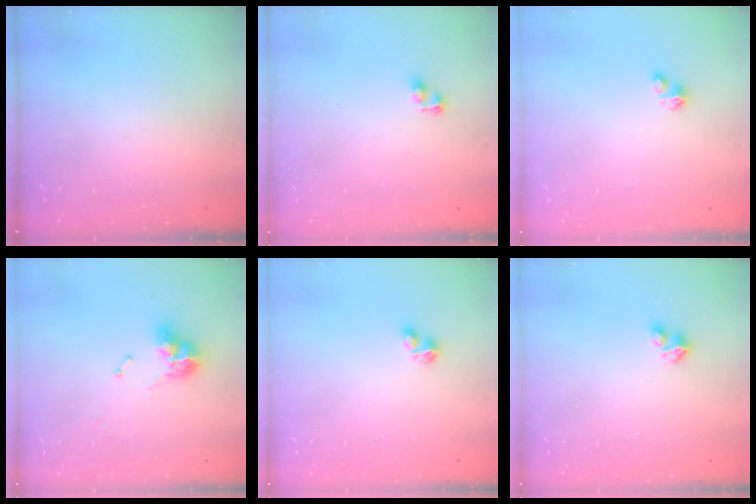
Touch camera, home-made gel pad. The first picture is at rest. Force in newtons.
{"total": 2.8, "press": 2.8, "slide": 0.4}
{"total": 2.2, "press": 2.2, "slide": 0.4}
{"total": 9.9, "press": 9.9, "slide": 1.0}
{"total": 3.3, "press": 3.3, "slide": 0.5}
{"total": 2.4, "press": 2.4, "slide": 0.3}